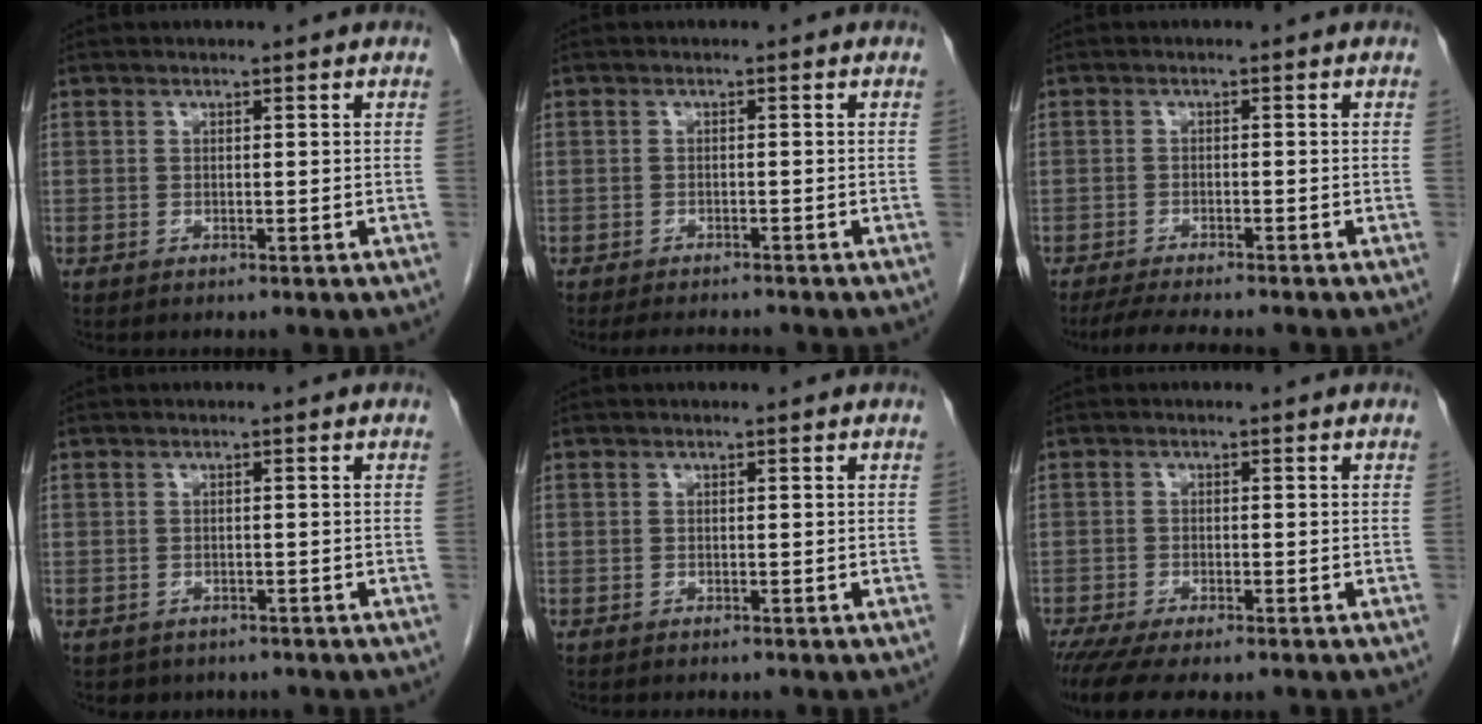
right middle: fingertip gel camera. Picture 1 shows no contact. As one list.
[{"total": 4.1, "force": [-3.8, 0.7, 1.2], "torque": [-0.014, -0.009, -0.056]}, {"total": 7.2, "force": [-6.2, 0.7, 3.5], "torque": [-0.052, -0.016, -0.098]}, {"total": 3.3, "force": [-2.6, 2.0, 0.3], "torque": [-0.009, 0.005, -0.033]}, {"total": 1.0, "force": [-0.9, 0.2, 0.4], "torque": [-0.012, -0.003, -0.012]}, {"total": 8.5, "force": [-6.7, 1.7, 4.8], "torque": [-0.069, -0.015, -0.105]}]